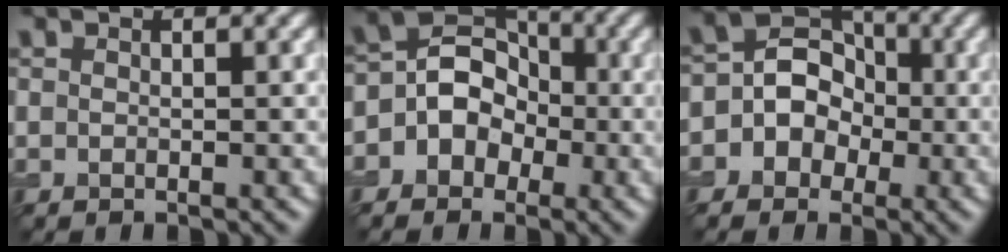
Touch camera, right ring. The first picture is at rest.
{"total": 6.1, "force": [-0.9, 5.3, 2.7], "torque": [-0.013, 0.023, -0.039]}
{"total": 5.8, "force": [-0.6, 5.2, 2.4], "torque": [-0.005, 0.023, -0.030]}